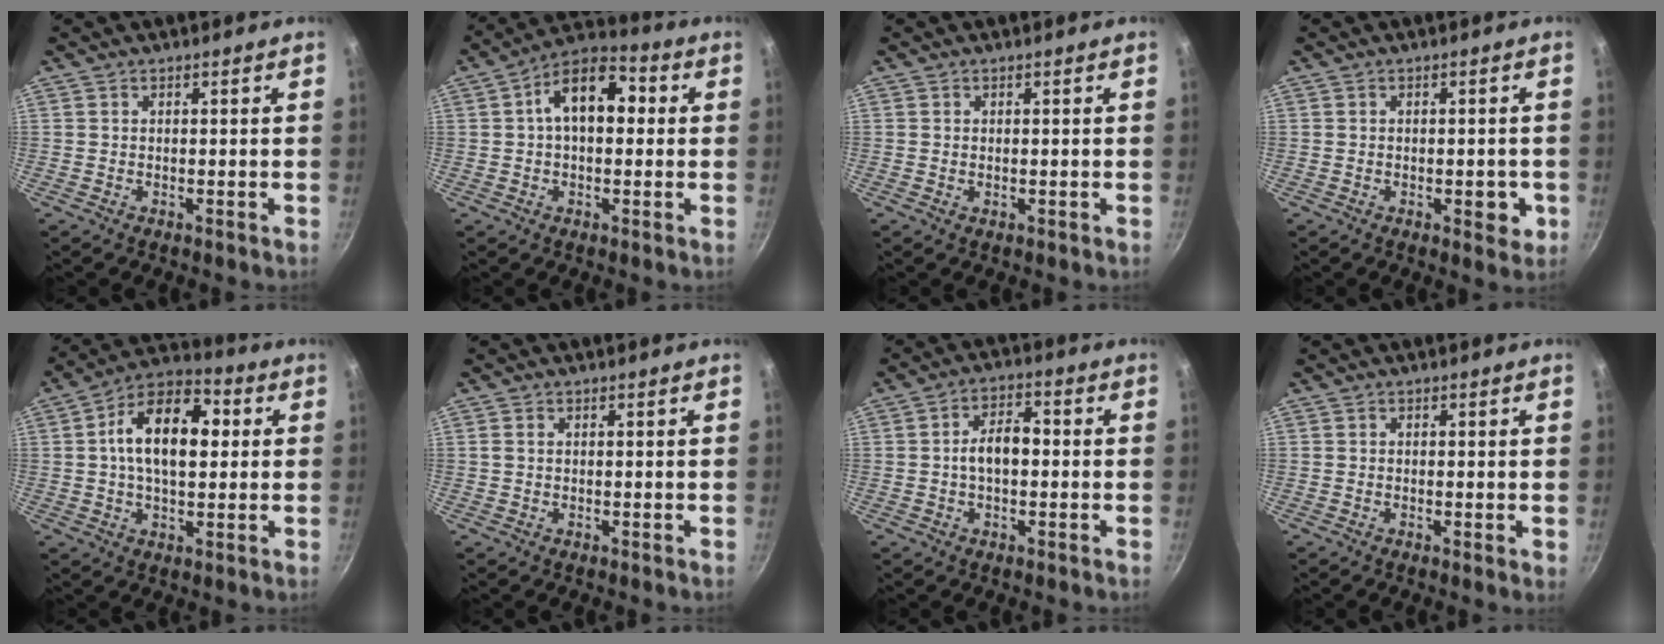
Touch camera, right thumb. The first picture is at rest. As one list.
[{"total": 11.8, "force": [1.7, 6.9, 9.5], "torque": [-0.133, 0.033, 0.016]}, {"total": 0.6, "force": [-0.1, 0.3, 0.4], "torque": [-0.010, -0.001, 0.001]}, {"total": 4.1, "force": [-1.2, 2.0, 3.4], "torque": [-0.027, 0.003, -0.011]}, {"total": 15.0, "force": [2.1, 8.5, 12.2], "torque": [-0.187, 0.022, 0.026]}, {"total": 1.1, "force": [0.2, 0.7, 0.8], "torque": [-0.019, 0.003, 0.006]}, {"total": 6.3, "force": [-0.3, 3.5, 5.2], "torque": [-0.085, 0.020, -0.012]}, {"total": 0.9, "force": [-0.1, 0.1, 0.9], "torque": [-0.014, -0.005, -0.002]}]